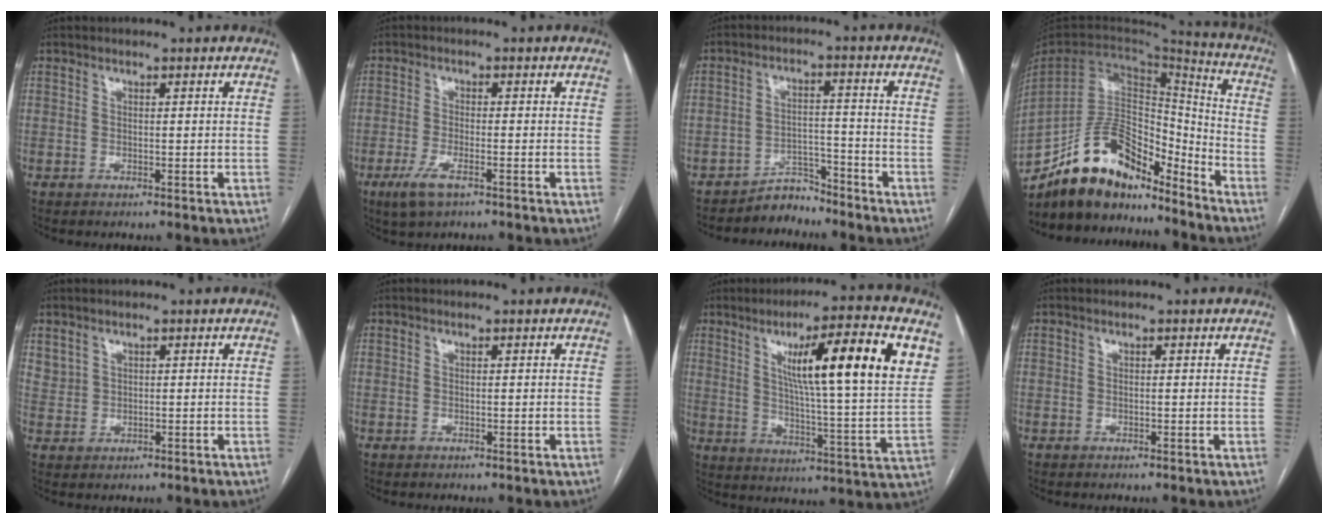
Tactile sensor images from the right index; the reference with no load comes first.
{"total": 4.5, "force": [-2.6, 1.1, 3.4], "torque": [-0.077, -0.008, -0.046]}
{"total": 4.3, "force": [-4.0, 1.4, -0.5], "torque": [0.019, 0.014, -0.066]}
{"total": 17.9, "force": [-14.8, 7.0, 7.3], "torque": [-0.130, 0.047, -0.259]}
{"total": 2.6, "force": [1.8, 1.9, 0.4], "torque": [-0.004, 0.003, 0.040]}
{"total": 0.0}
{"total": 20.2, "force": [8.3, 1.0, 18.4], "torque": [-0.266, 0.004, 0.118]}
{"total": 0.0}